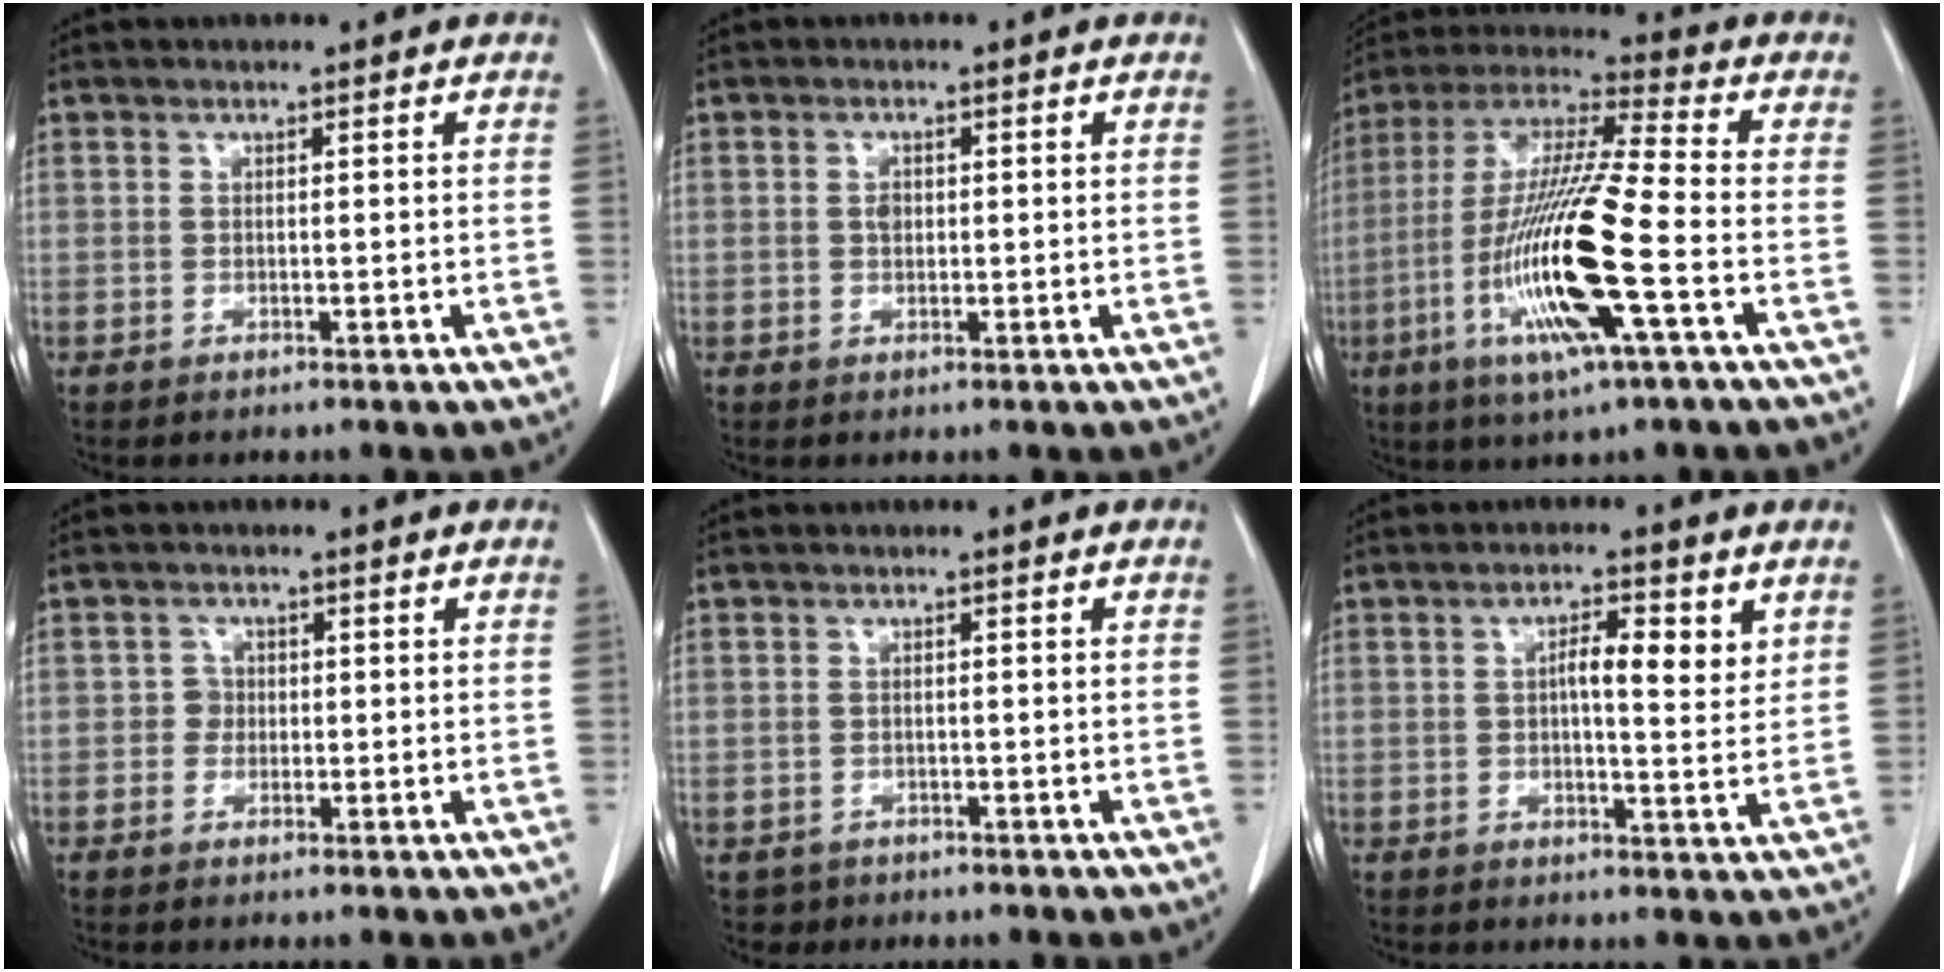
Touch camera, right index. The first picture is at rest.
{"total": 1.5, "force": [0.2, 1.0, 1.0], "torque": [-0.016, 0.004, 0.006]}
{"total": 18.5, "force": [-5.5, 0.8, 17.6], "torque": [-0.365, -0.020, -0.107]}
{"total": 1.6, "force": [-0.1, 1.5, 0.3], "torque": [0.006, 0.009, -0.005]}
{"total": 2.1, "force": [-1.1, 1.8, -0.2], "torque": [-0.002, 0.008, -0.016]}
{"total": 5.7, "force": [2.0, 1.6, 5.1], "torque": [-0.083, 0.003, 0.027]}